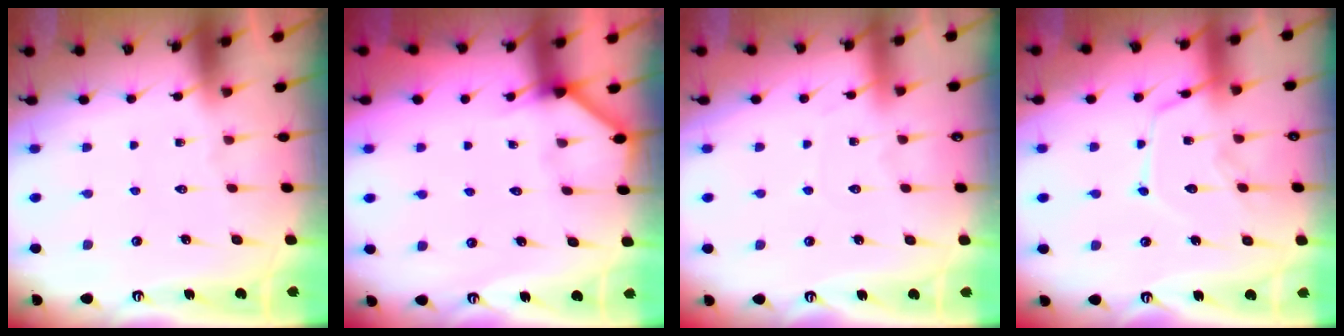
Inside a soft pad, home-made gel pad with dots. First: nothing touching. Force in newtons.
{"total": 2.9, "press": 2.9, "slide": 0.3}
{"total": 2.9, "press": 2.9, "slide": 0.4}
{"total": 13.4, "press": 13.3, "slide": 1.2}